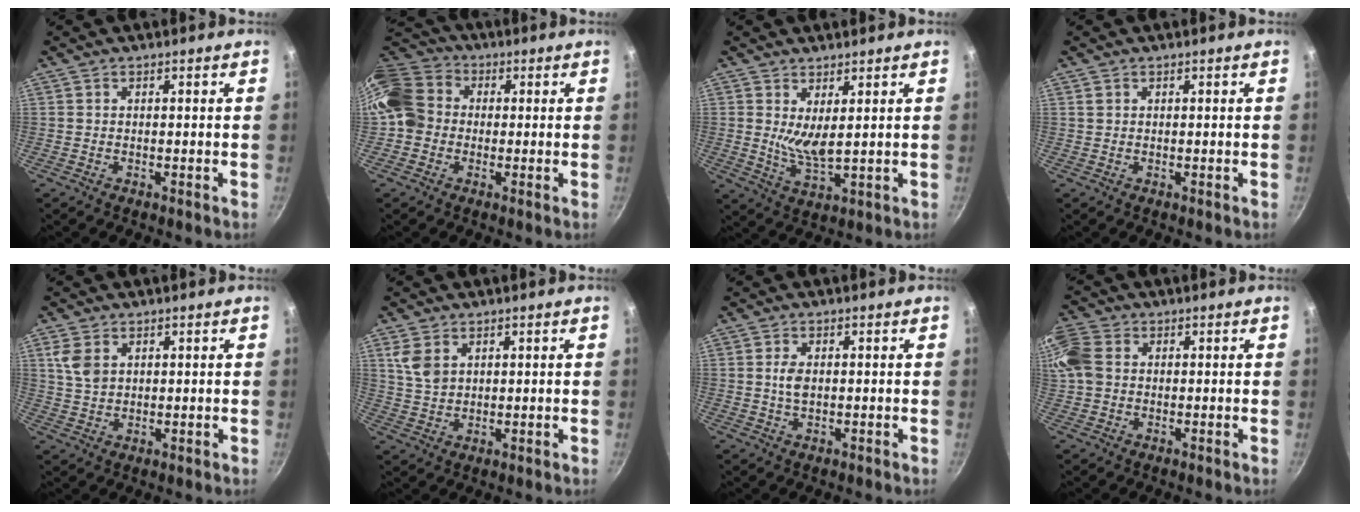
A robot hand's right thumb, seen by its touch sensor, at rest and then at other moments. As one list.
[{"total": 10.1, "force": [0.2, 8.7, 5.1], "torque": [-0.067, 0.020, -0.017]}, {"total": 5.3, "force": [1.9, 1.9, 4.7], "torque": [-0.081, -0.034, 0.038]}, {"total": 0.6, "force": [0.3, 0.5, 0.2], "torque": [-0.003, 0.001, 0.004]}, {"total": 5.6, "force": [2.1, 3.9, 3.5], "torque": [-0.063, -0.003, 0.045]}, {"total": 6.0, "force": [2.5, 4.1, 3.5], "torque": [-0.061, -0.006, 0.055]}, {"total": 3.0, "force": [0.4, 1.7, 2.4], "torque": [-0.042, -0.001, 0.008]}, {"total": 8.0, "force": [1.4, 6.1, 5.1], "torque": [-0.110, 0.015, 0.018]}]